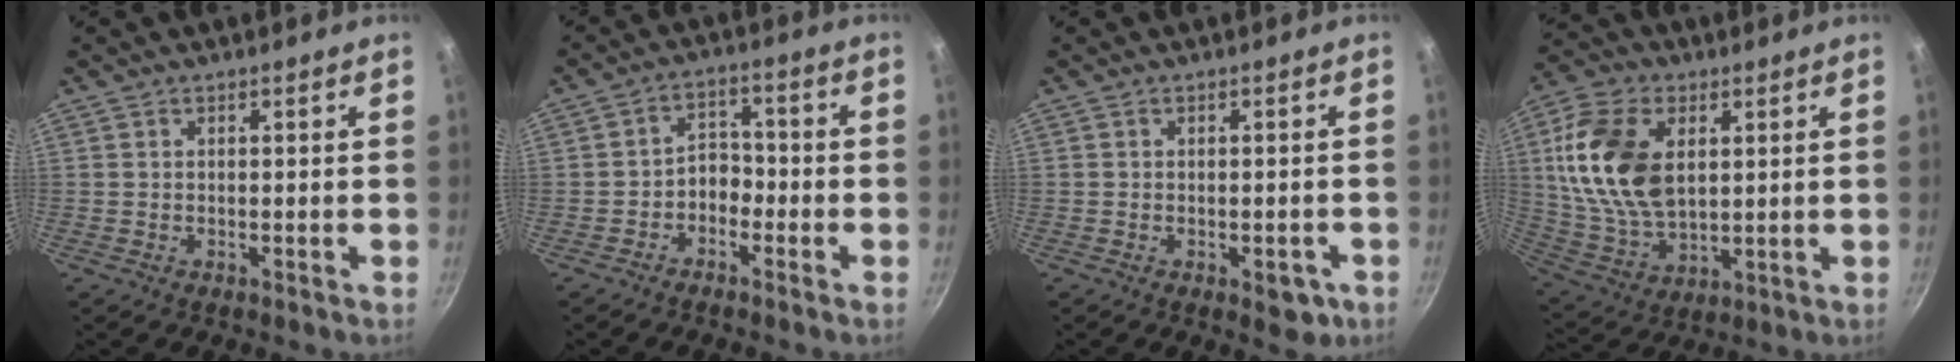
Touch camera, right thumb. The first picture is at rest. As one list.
[{"total": 4.5, "force": [-2.1, 3.2, 2.3], "torque": [-0.009, 0.031, -0.041]}, {"total": 4.2, "force": [-1.9, 2.1, 3.0], "torque": [-0.018, 0.011, -0.018]}, {"total": 18.2, "force": [3.8, 11.4, 13.7], "torque": [-0.248, -0.006, 0.081]}]